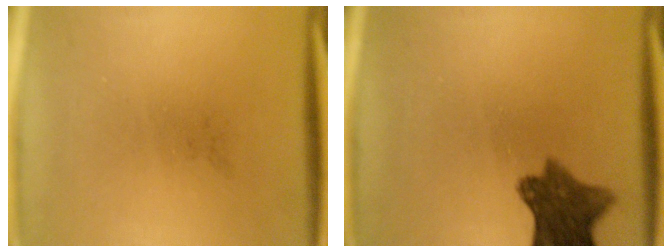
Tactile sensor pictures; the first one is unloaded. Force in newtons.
{"total": 8.7}